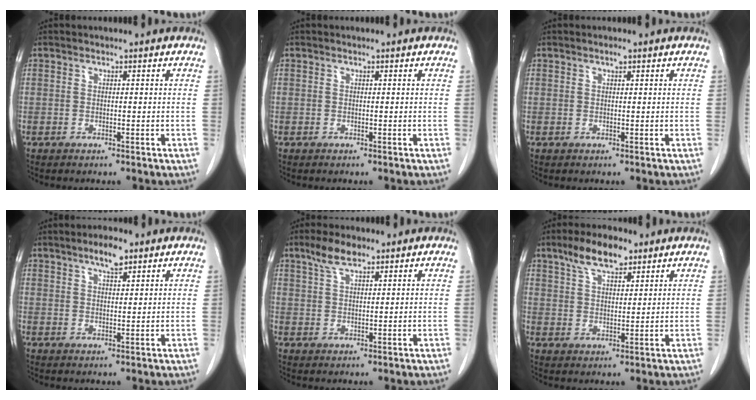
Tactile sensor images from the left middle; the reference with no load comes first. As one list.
[{"total": 0.0}, {"total": 0.6, "force": [0.5, 0.1, 0.4], "torque": [-0.011, -0.001, 0.008]}, {"total": 4.0, "force": [2.7, 1.0, 2.7], "torque": [-0.051, 0.002, 0.046]}, {"total": 5.2, "force": [3.7, 1.7, 3.3], "torque": [-0.071, 0.012, 0.073]}, {"total": 7.2, "force": [5.0, 2.5, 4.6], "torque": [-0.088, 0.013, 0.092]}]